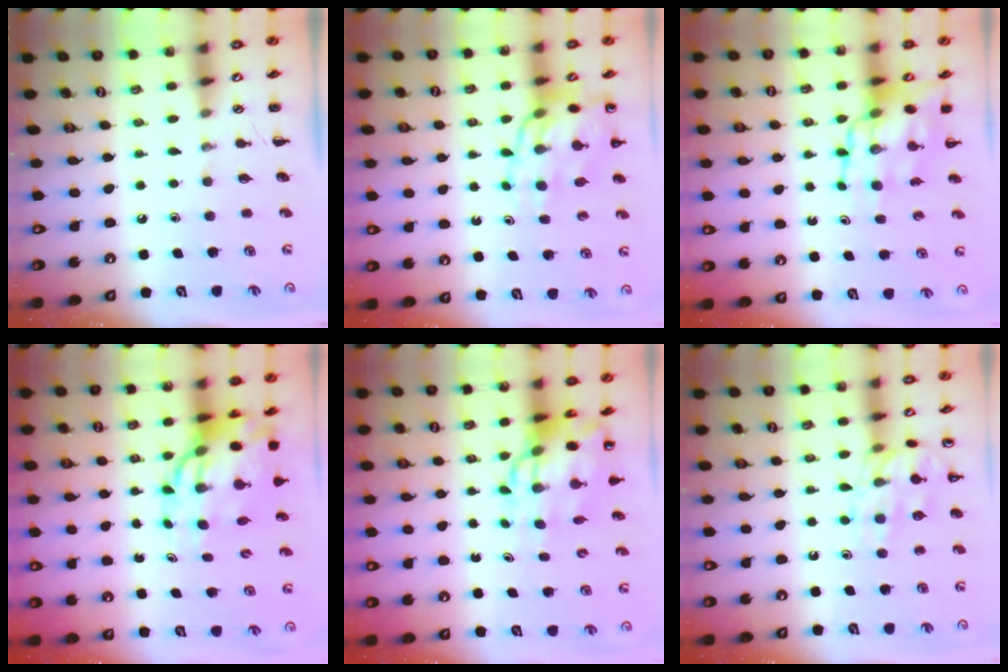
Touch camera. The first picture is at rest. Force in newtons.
{"total": 13.3, "press": 12.9, "slide": 3.3}
{"total": 12.1, "press": 11.7, "slide": 3.0}
{"total": 13.9, "press": 13.4, "slide": 3.8}
{"total": 10.6, "press": 10.2, "slide": 2.9}
{"total": 13.4, "press": 13.4, "slide": 1.3}